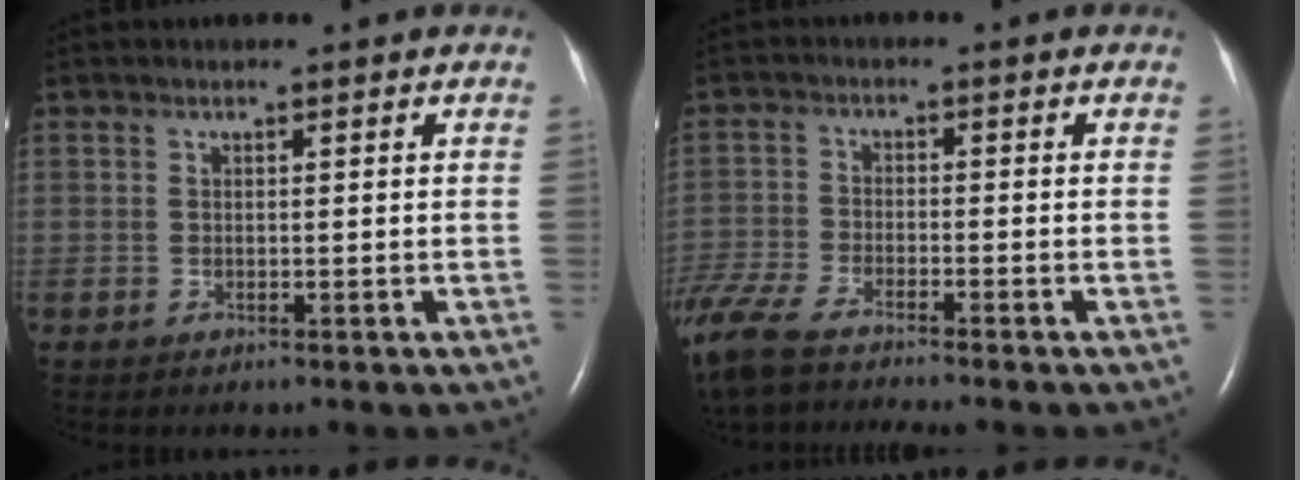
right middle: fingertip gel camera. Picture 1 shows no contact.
{"total": 10.8, "force": [-9.1, 1.7, 5.6], "torque": [-0.123, -0.027, -0.168]}